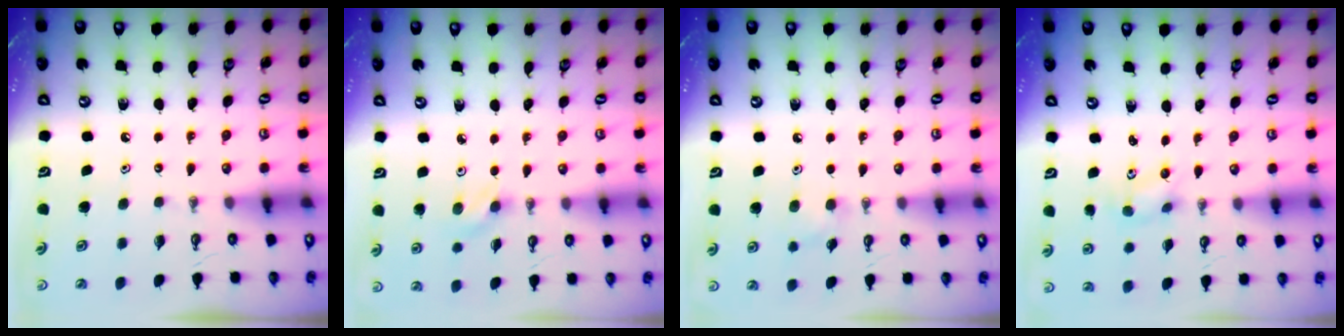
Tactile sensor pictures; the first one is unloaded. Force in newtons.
{"total": 4.6, "press": 3.9, "slide": 2.3}
{"total": 7.4, "press": 6.9, "slide": 2.8}
{"total": 3.4, "press": 3.1, "slide": 1.4}